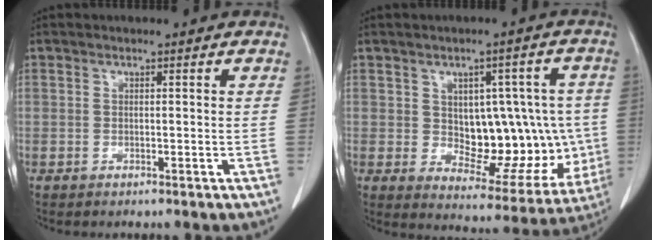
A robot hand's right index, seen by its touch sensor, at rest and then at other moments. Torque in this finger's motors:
{"motor_torque": [0.41, 0.04, 0.18, 0.03]}